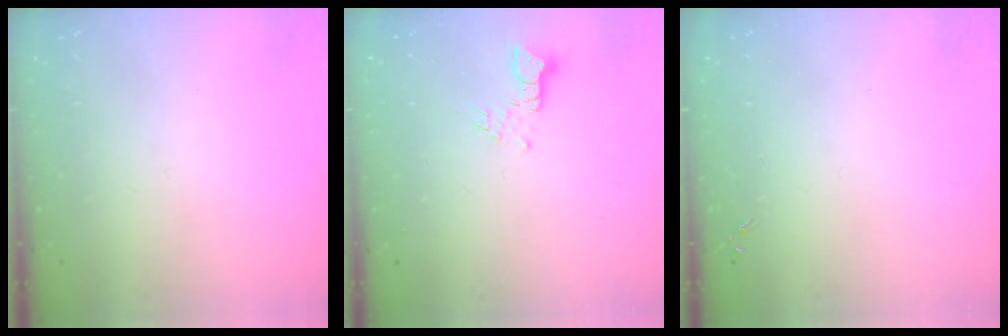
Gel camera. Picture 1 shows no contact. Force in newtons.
{"total": 2.5, "press": 2.5, "slide": 0.3}
{"total": 0.0}